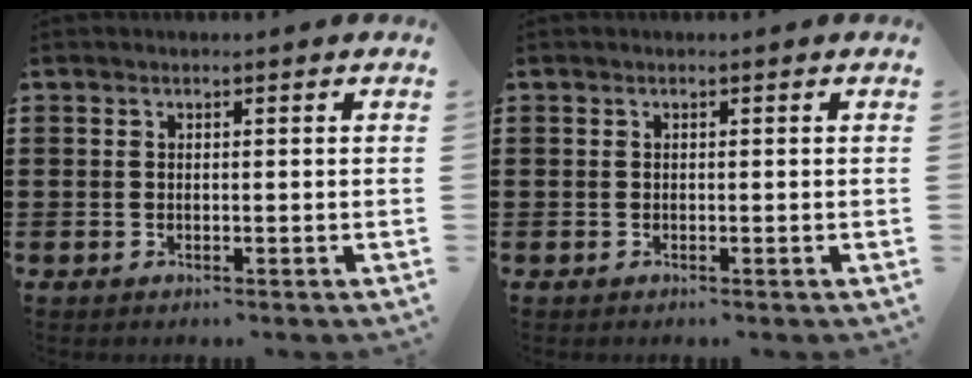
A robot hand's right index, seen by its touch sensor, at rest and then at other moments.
{"total": 0.0}